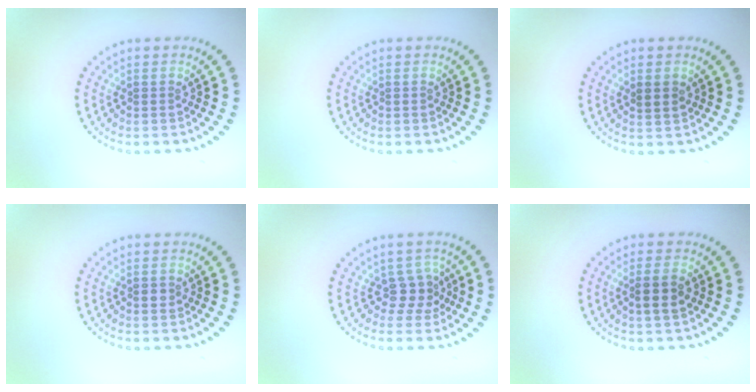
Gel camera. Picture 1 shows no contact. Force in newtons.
{"total": 0.0}
{"total": 1.3, "press": 1.1, "slide": 0.5}
{"total": 0.6, "press": 0.6, "slide": 0.3}
{"total": 2.2, "press": 1.7, "slide": 1.3}
{"total": 2.0, "press": 1.9, "slide": 0.8}